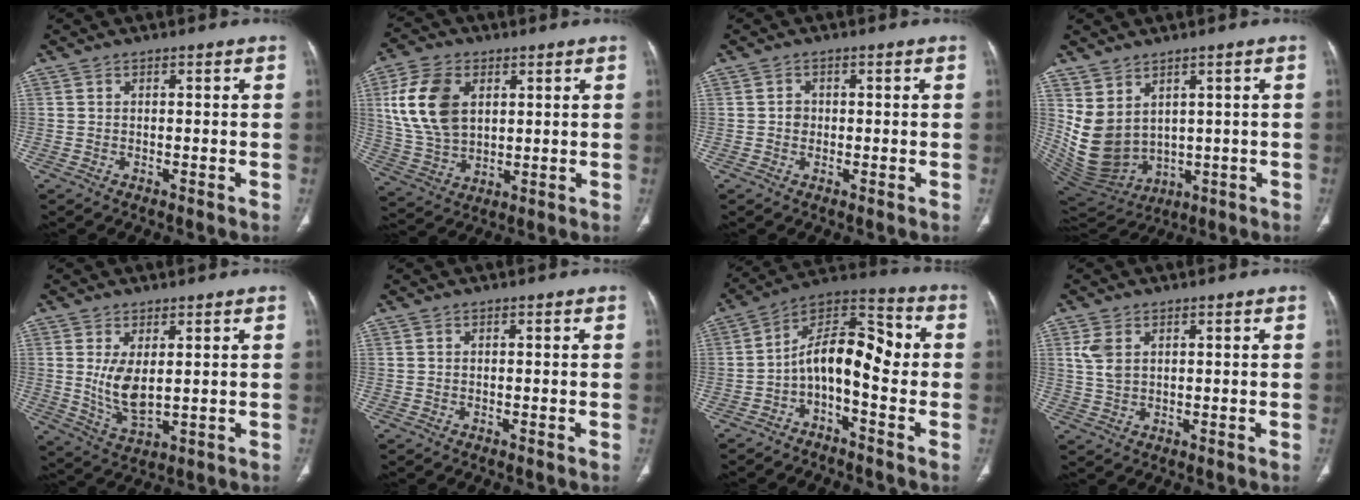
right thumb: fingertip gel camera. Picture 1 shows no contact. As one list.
[{"total": 14.1, "force": [3.8, 9.3, 9.8], "torque": [-0.179, -0.006, 0.078]}, {"total": 1.7, "force": [-0.2, 1.5, 0.7], "torque": [0.005, 0.007, -0.006]}, {"total": 11.8, "force": [2.4, 9.0, 7.4], "torque": [-0.131, -0.018, 0.088]}, {"total": 7.1, "force": [1.0, 3.4, 6.2], "torque": [-0.109, -0.019, 0.033]}, {"total": 0.0}, {"total": 12.1, "force": [-1.9, 6.0, 10.4], "torque": [-0.150, 0.068, -0.042]}, {"total": 3.8, "force": [1.3, 2.4, 2.6], "torque": [-0.054, 0.001, 0.034]}]